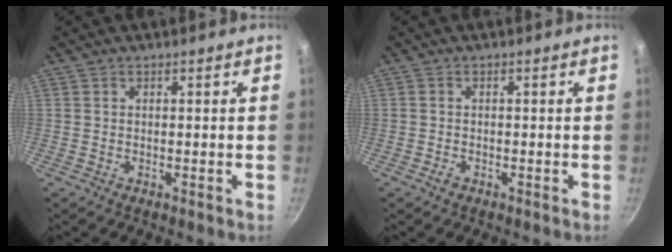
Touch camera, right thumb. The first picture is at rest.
{"total": 1.1, "force": [-0.8, 0.7, 0.5], "torque": [-0.010, 0.004, -0.015]}